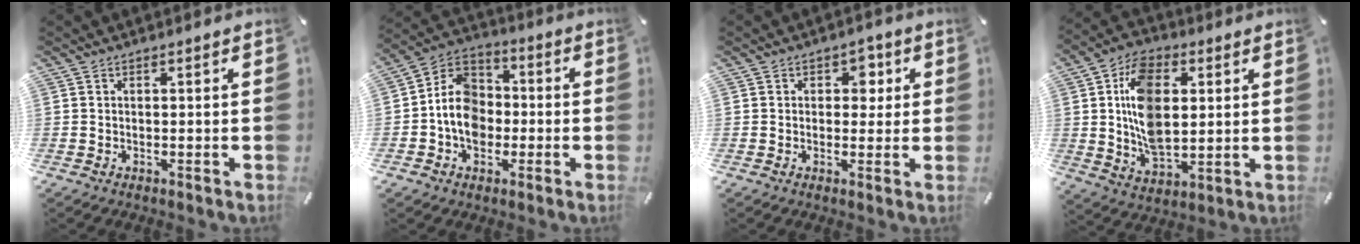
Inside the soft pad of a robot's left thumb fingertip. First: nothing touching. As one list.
[{"total": 10.5, "force": [-2.8, 8.7, 5.2], "torque": [-0.132, 0.021, -0.058]}, {"total": 4.3, "force": [1.0, 3.3, 2.6], "torque": [-0.016, -0.005, 0.004]}, {"total": 15.3, "force": [2.7, 10.0, 11.2], "torque": [-0.230, 0.004, 0.047]}]